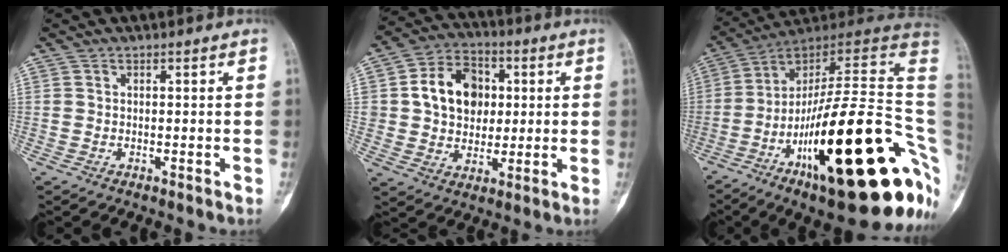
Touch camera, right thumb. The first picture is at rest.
{"total": 13.4, "force": [2.1, 10.6, 8.0], "torque": [-0.095, 0.008, 0.035]}
{"total": 35.4, "force": [-9.1, 9.7, 32.8], "torque": [-0.400, 0.065, -0.141]}